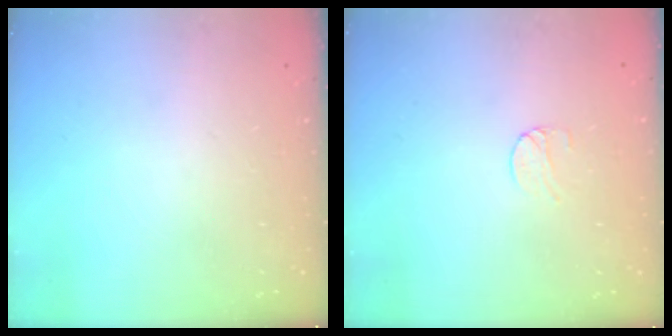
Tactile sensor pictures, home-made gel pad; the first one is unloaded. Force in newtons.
{"total": 6.3, "press": 6.3, "slide": 0.6}